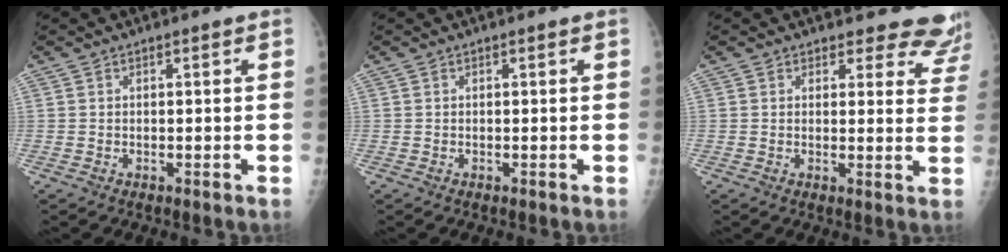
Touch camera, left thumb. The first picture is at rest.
{"total": 0.0}
{"total": 9.6, "force": [9.0, 3.3, -0.2], "torque": [0.060, -0.065, 0.067]}